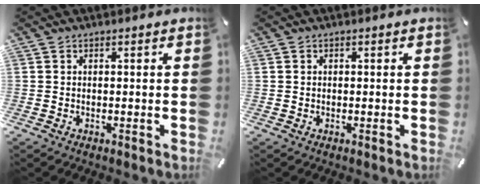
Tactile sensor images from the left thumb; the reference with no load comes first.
{"total": 0.6, "force": [0.0, 0.6, -0.2], "torque": [0.006, 0.007, -0.002]}